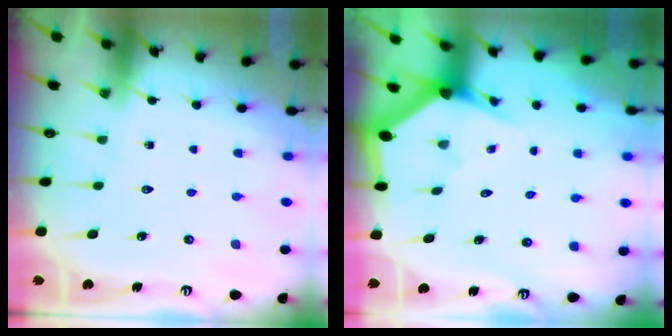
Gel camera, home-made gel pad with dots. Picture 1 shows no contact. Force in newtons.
{"total": 2.9, "press": 2.9, "slide": 0.2}